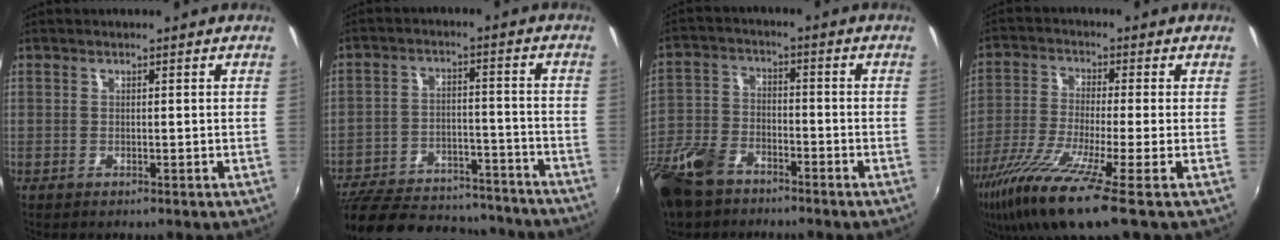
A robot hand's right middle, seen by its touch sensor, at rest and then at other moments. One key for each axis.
{"total": 24.1, "fx": -20.2, "fy": 9.5, "fz": 9.0, "tx": -0.196, "ty": 0.017, "tz": -0.263}
{"total": 14.0, "fx": -9.8, "fy": 7.2, "fz": 6.9, "tx": -0.178, "ty": -0.010, "tz": -0.198}
{"total": 13.8, "fx": -8.3, "fy": 0.5, "fz": 11.1, "tx": -0.239, "ty": -0.047, "tz": -0.156}